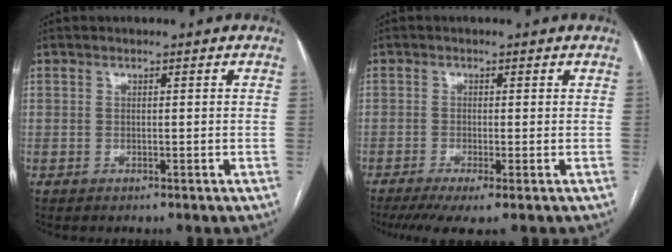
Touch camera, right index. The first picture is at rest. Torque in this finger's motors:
{"motor_torque": [1.11, -0.96, 0.29, 0.06]}